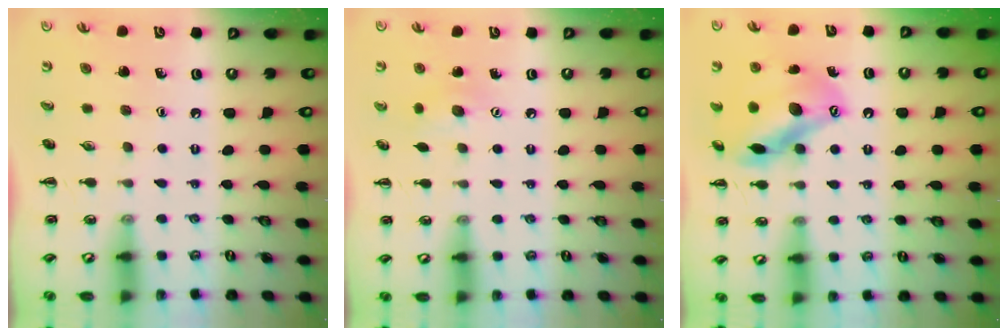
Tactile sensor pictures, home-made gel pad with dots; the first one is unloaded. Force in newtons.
{"total": 5.8, "press": 5.7, "slide": 1.3}
{"total": 16.0, "press": 15.9, "slide": 2.0}